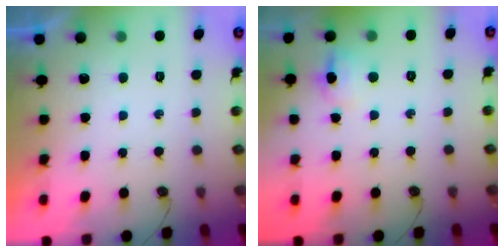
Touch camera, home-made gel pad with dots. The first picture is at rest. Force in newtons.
{"total": 5.5, "press": 5.3, "slide": 1.2}